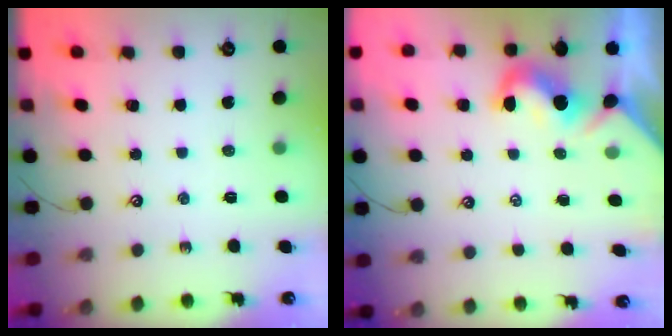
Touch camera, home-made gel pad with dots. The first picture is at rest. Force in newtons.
{"total": 2.1, "press": 2.0, "slide": 0.5}